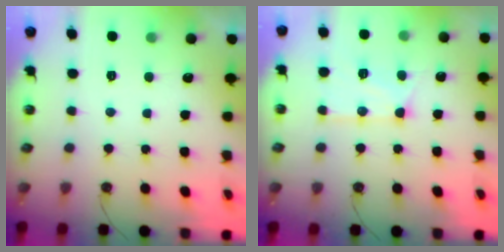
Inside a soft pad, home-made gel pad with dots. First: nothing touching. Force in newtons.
{"total": 13.0, "press": 12.9, "slide": 1.1}